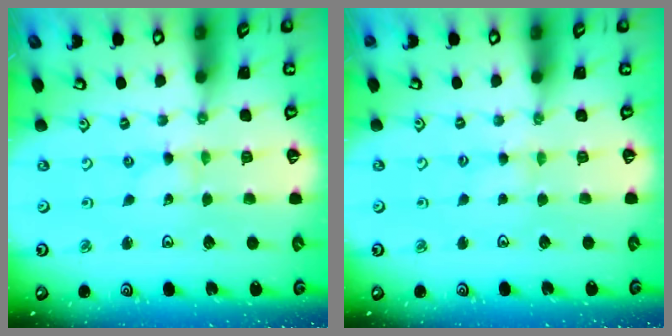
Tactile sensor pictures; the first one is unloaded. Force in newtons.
{"total": 2.9, "press": 2.9, "slide": 0.3}